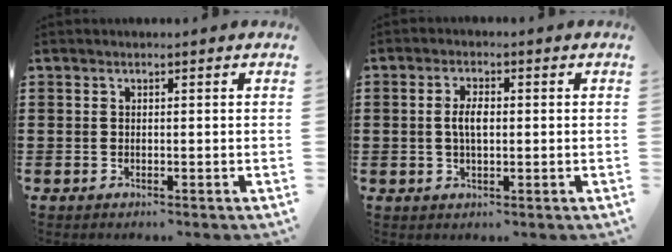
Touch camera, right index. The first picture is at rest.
{"total": 3.5, "force": [0.1, 1.4, 3.2], "torque": [-0.070, 0.000, -0.003]}